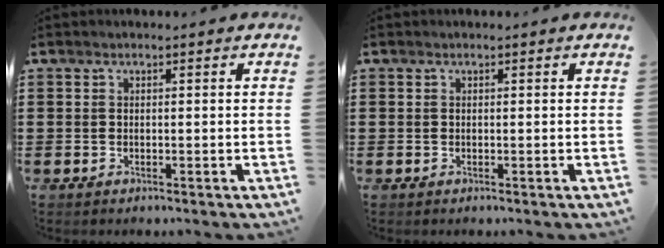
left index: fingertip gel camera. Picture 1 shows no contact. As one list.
[{"total": 0.0}]